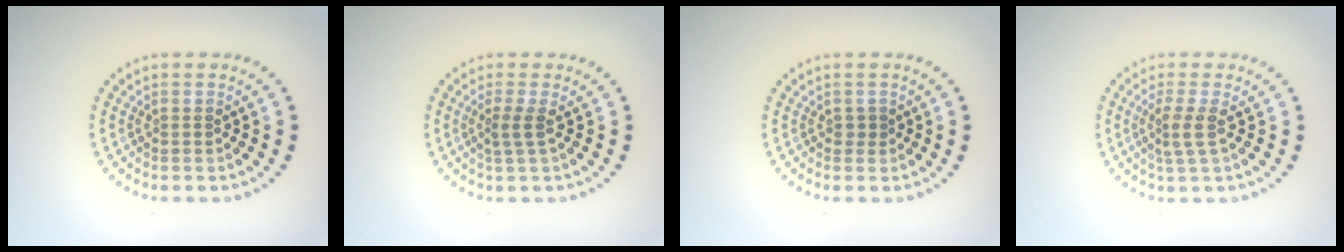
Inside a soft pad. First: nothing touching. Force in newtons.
{"total": 1.7, "press": 1.1, "slide": 1.2}
{"total": 0.6, "press": 0.6, "slide": 0.1}
{"total": 2.1, "press": 1.6, "slide": 1.5}